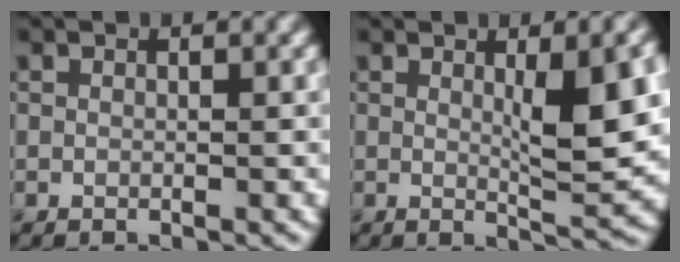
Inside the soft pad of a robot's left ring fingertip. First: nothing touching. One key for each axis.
{"total": 6.4, "fx": 1.0, "fy": 1.4, "fz": 6.2, "tx": -0.089, "ty": -0.002, "tz": 0.019}